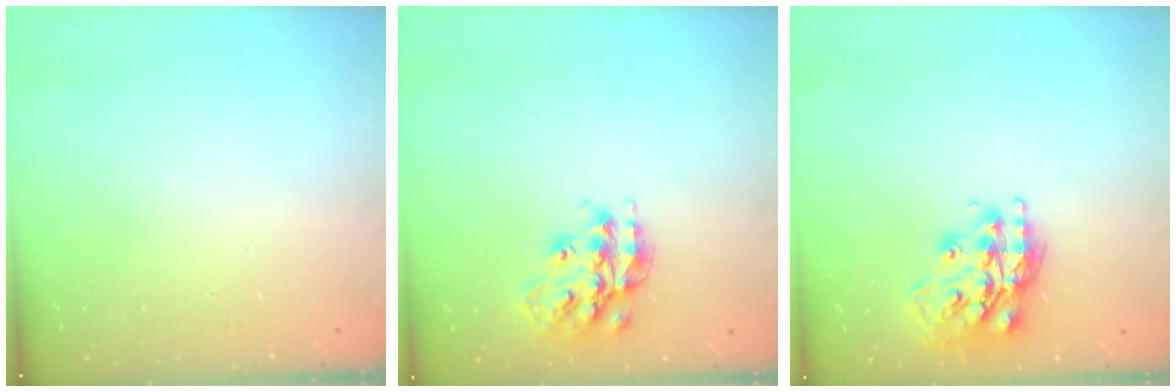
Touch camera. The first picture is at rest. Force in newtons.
{"total": 16.3, "press": 16.3, "slide": 0.8}
{"total": 16.6, "press": 16.5, "slide": 1.1}